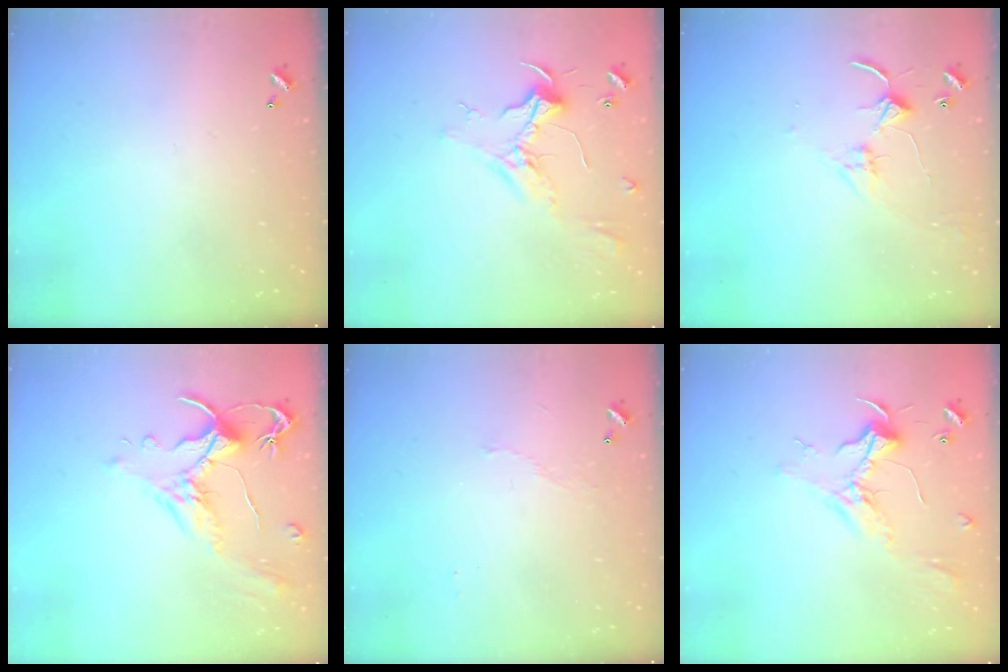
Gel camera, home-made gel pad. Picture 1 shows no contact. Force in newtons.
{"total": 2.4, "press": 2.3, "slide": 0.7}
{"total": 2.8, "press": 2.8, "slide": 0.4}
{"total": 1.5, "press": 1.0, "slide": 1.1}
{"total": 2.9, "press": 2.8, "slide": 0.6}
{"total": 2.4, "press": 2.3, "slide": 0.8}